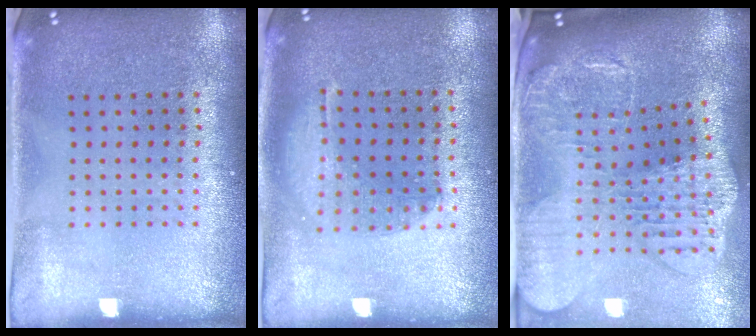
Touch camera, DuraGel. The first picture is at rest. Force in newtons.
{"total": 1.4, "press": 1.4, "slide": 0.4}
{"total": 3.3, "press": 2.6, "slide": 2.0}